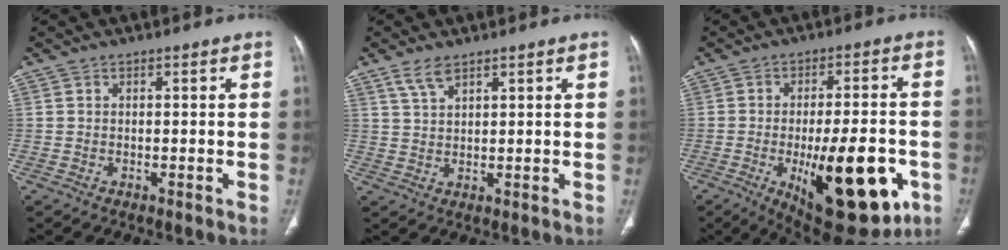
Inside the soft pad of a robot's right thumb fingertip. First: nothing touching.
{"total": 3.6, "force": [2.6, 1.4, 2.1], "torque": [-0.041, -0.006, 0.059]}
{"total": 21.3, "force": [-6.9, 8.3, 18.4], "torque": [-0.220, 0.012, -0.080]}